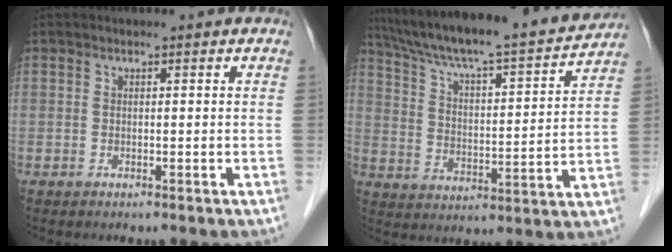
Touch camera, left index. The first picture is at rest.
{"total": 20.8, "force": [18.9, 1.0, 8.8], "torque": [-0.151, -0.008, 0.283]}